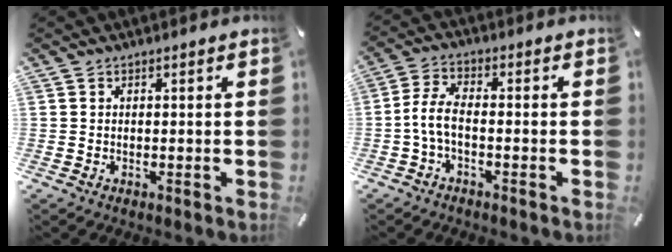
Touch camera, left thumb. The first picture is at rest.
{"total": 6.0, "force": [-2.0, 2.7, 5.0], "torque": [-0.111, 0.001, -0.039]}